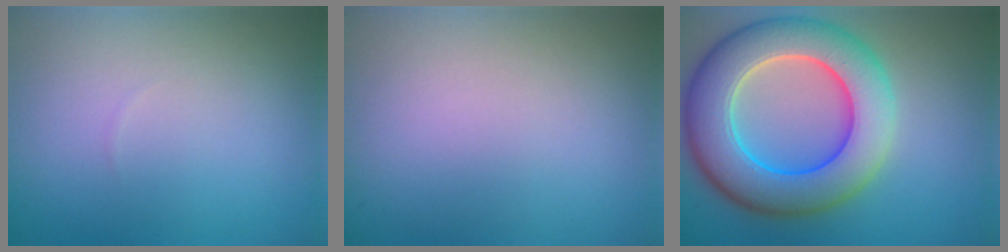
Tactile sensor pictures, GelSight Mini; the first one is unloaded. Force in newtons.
{"total": 0.0}
{"total": 10.4, "press": 10.4, "slide": 0.5}